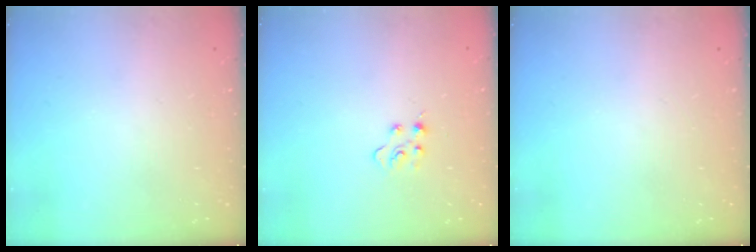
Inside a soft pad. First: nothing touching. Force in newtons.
{"total": 2.9, "press": 2.9, "slide": 0.3}
{"total": 0.0}